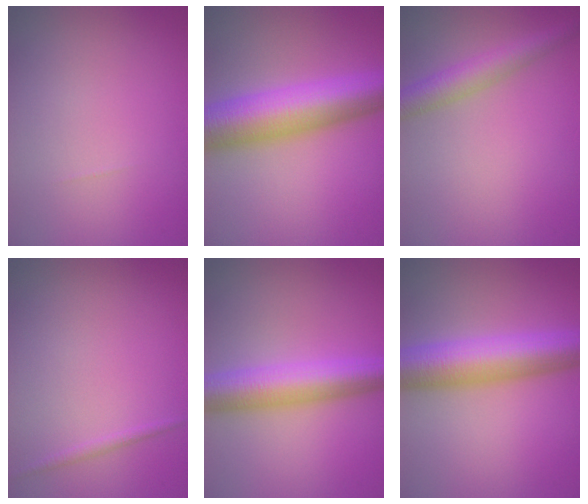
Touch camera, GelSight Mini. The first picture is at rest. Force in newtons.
{"total": 9.6, "press": 9.6, "slide": 0.2}
{"total": 3.6, "press": 3.6, "slide": 0.1}
{"total": 0.7, "press": 0.7, "slide": 0.0}
{"total": 6.5, "press": 6.5, "slide": 0.1}
{"total": 8.3, "press": 8.2, "slide": 0.4}